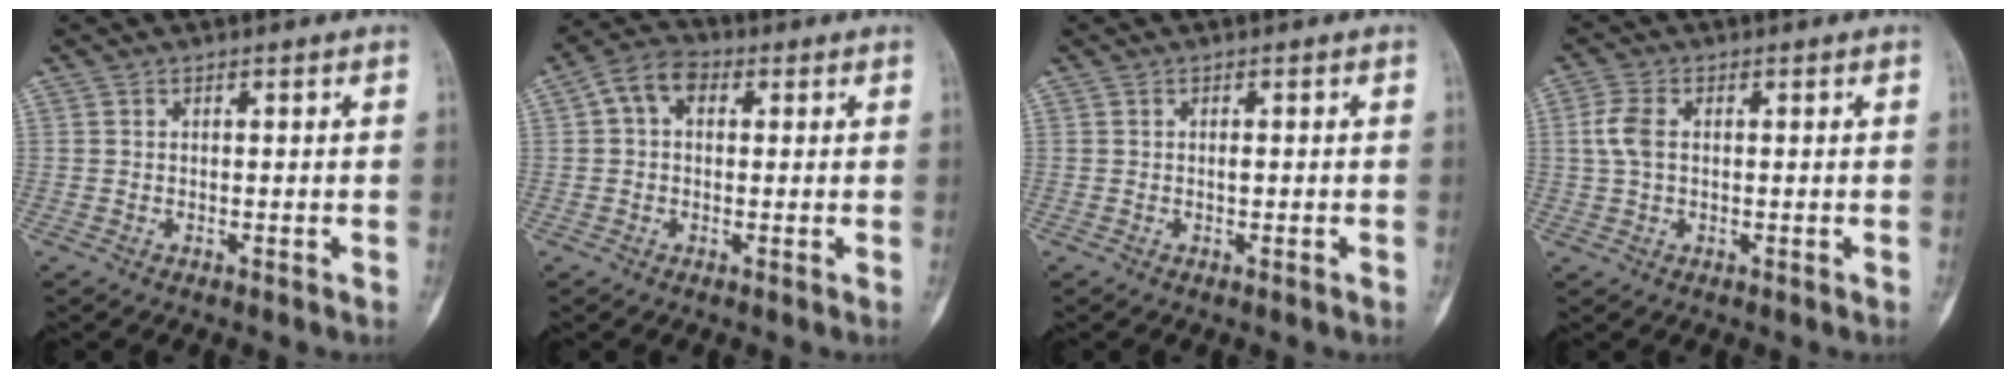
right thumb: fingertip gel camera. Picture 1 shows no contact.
{"total": 6.4, "force": [1.4, 4.5, 4.2], "torque": [-0.062, 0.023, 0.015]}
{"total": 0.9, "force": [-0.1, 0.2, 0.8], "torque": [-0.013, 0.000, -0.002]}
{"total": 4.4, "force": [0.4, 2.7, 3.5], "torque": [-0.088, 0.009, 0.005]}